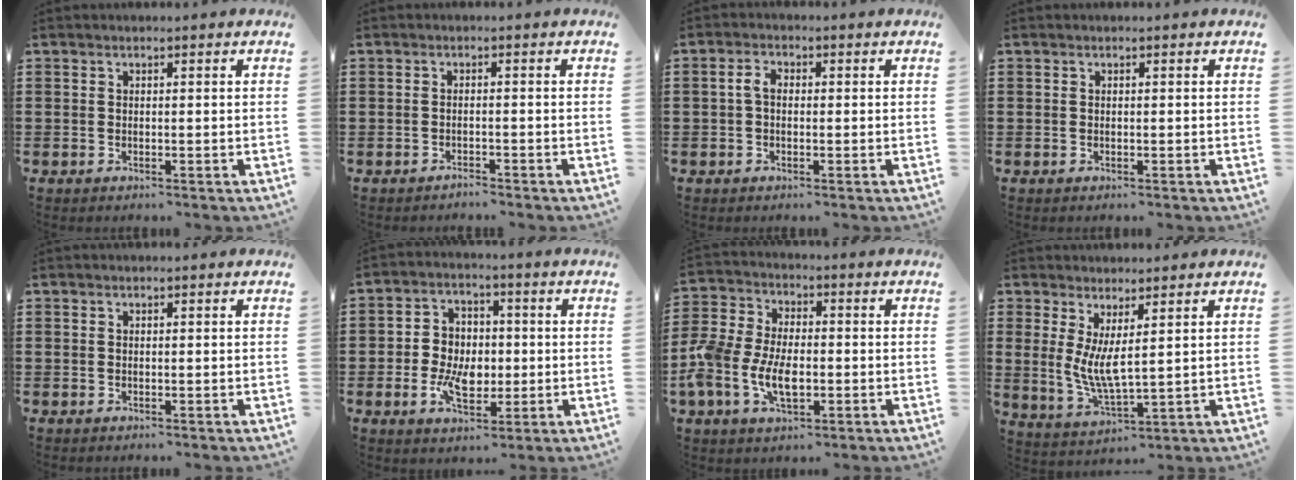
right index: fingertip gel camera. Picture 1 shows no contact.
{"total": 1.0, "force": [-1.0, 0.0, 0.1], "torque": [-0.006, 0.001, -0.021]}
{"total": 2.6, "force": [-0.1, 1.5, 2.1], "torque": [-0.049, 0.003, -0.006]}
{"total": 0.0}
{"total": 0.0}
{"total": 7.1, "force": [-1.2, 5.2, 4.7], "torque": [-0.106, 0.014, -0.025]}
{"total": 8.3, "force": [-2.6, 4.9, 6.1], "torque": [-0.155, -0.003, -0.056]}
{"total": 5.4, "force": [1.6, 1.7, 4.9], "torque": [-0.112, -0.010, 0.028]}